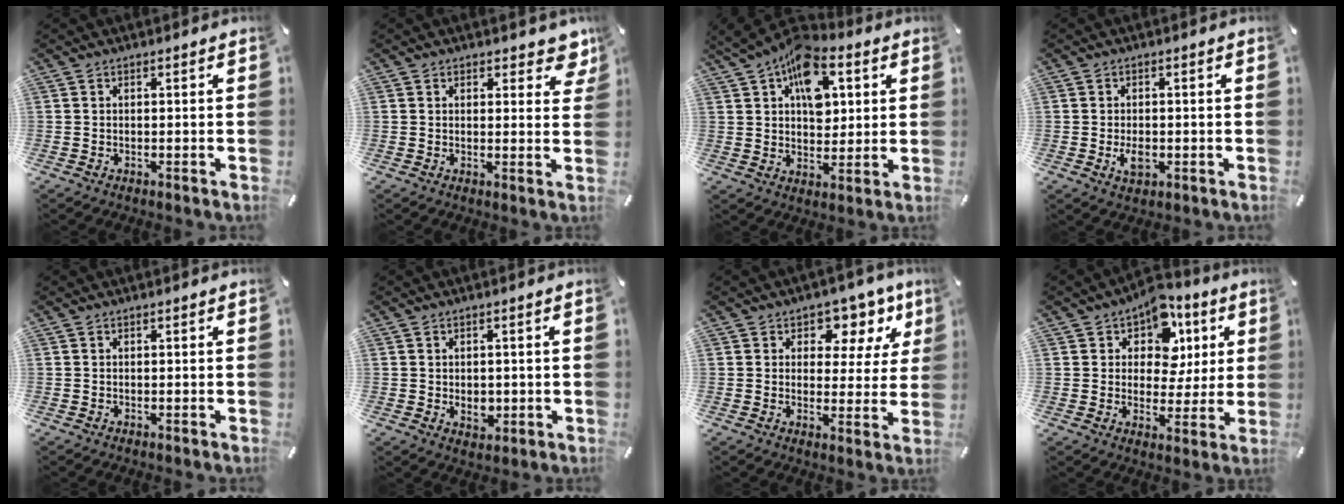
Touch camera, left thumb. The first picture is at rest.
{"total": 4.5, "force": [2.8, 2.7, 2.2], "torque": [-0.010, -0.015, 0.044]}
{"total": 13.4, "force": [5.5, 8.9, 8.4], "torque": [-0.121, -0.022, 0.099]}
{"total": 3.5, "force": [-0.7, 2.2, 2.6], "torque": [-0.051, -0.005, -0.016]}
{"total": 0.0}
{"total": 3.7, "force": [-0.4, 3.0, 2.2], "torque": [-0.022, -0.003, -0.006]}
{"total": 8.8, "force": [5.0, 6.1, 4.1], "torque": [-0.052, -0.033, 0.084]}
{"total": 11.1, "force": [4.7, 8.6, 5.2], "torque": [-0.080, -0.029, 0.084]}